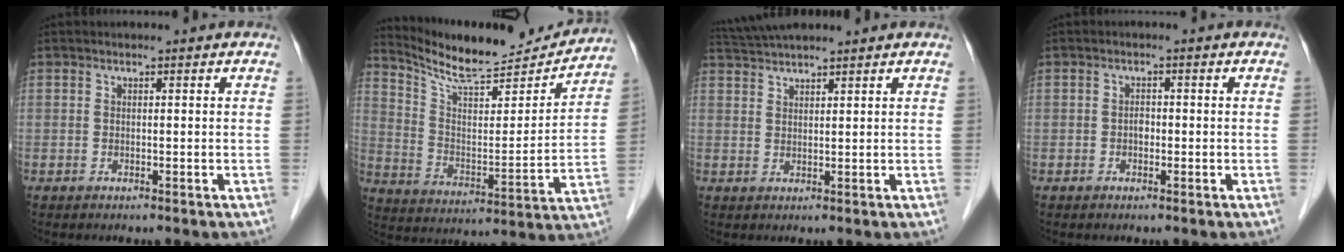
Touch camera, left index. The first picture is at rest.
{"total": 17.5, "force": [16.8, 1.6, 4.6], "torque": [-0.091, -0.034, 0.260]}
{"total": 5.9, "force": [5.5, -0.1, 2.2], "torque": [-0.045, 0.037, 0.103]}
{"total": 1.1, "force": [-0.3, 0.7, 0.8], "torque": [-0.011, 0.004, -0.007]}